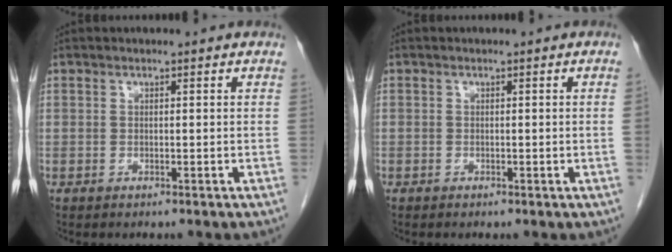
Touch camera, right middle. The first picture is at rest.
{"total": 0.6, "force": [-0.1, -0.2, 0.6], "torque": [-0.007, 0.000, -0.002]}